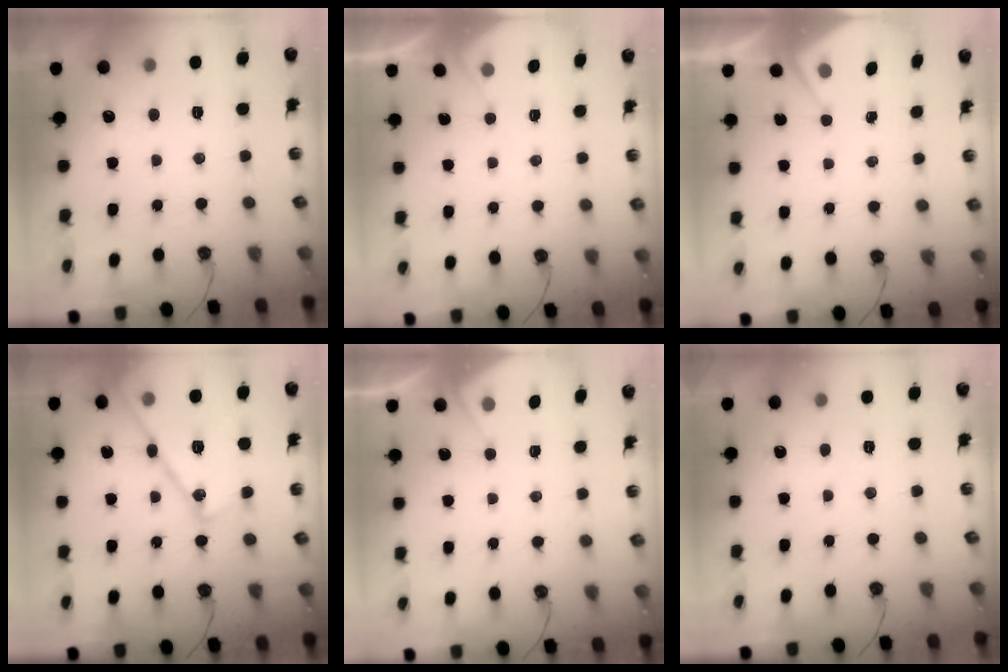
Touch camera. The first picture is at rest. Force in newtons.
{"total": 3.6, "press": 3.6, "slide": 0.4}
{"total": 3.1, "press": 3.1, "slide": 0.4}
{"total": 19.5, "press": 19.4, "slide": 1.8}
{"total": 3.5, "press": 3.5, "slide": 0.6}
{"total": 3.7, "press": 3.7, "slide": 0.6}